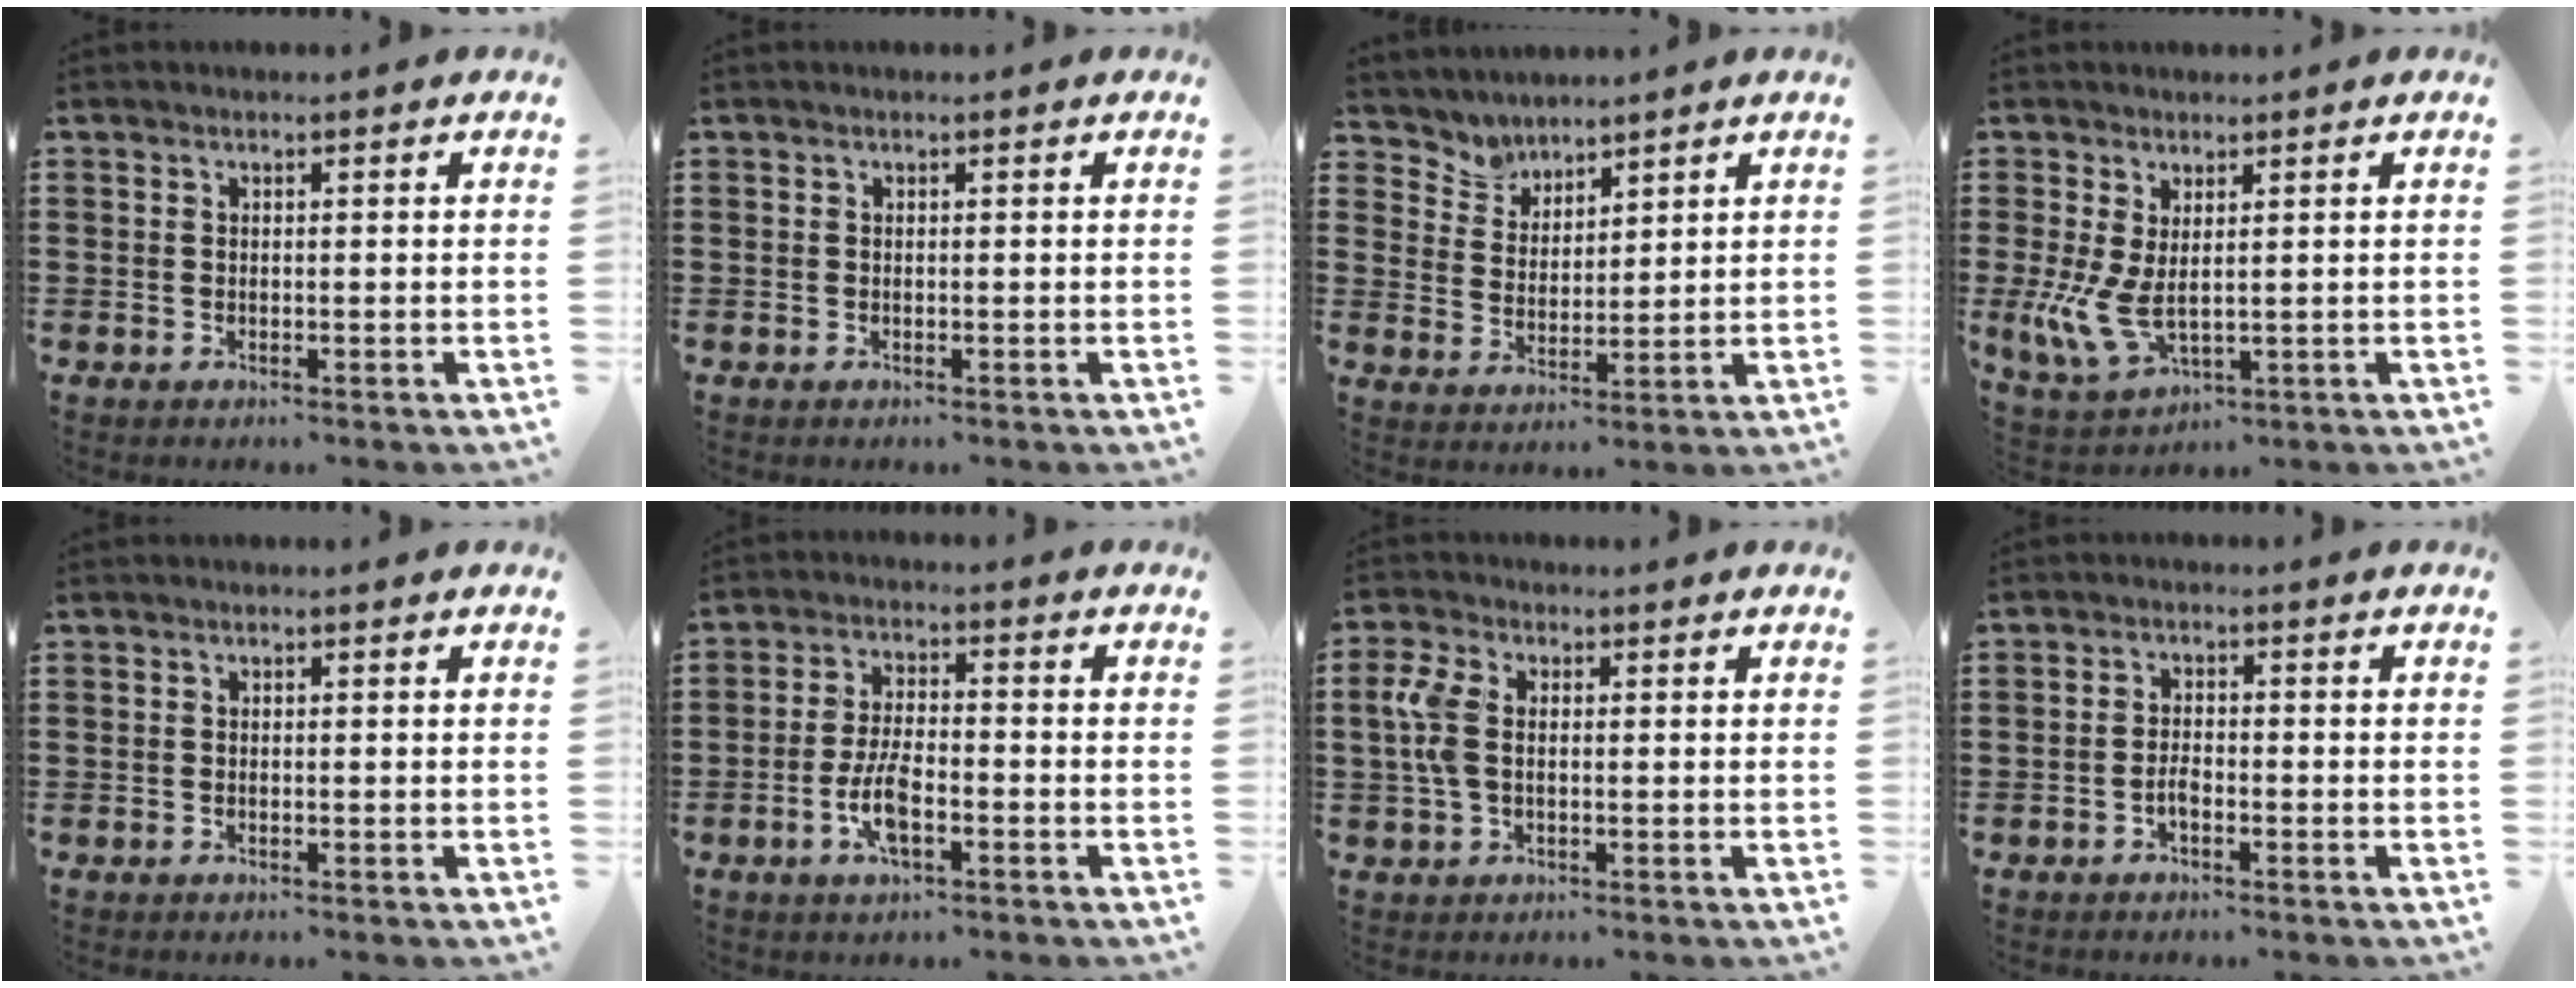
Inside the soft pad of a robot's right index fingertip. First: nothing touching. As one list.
[{"total": 0.0}, {"total": 3.9, "force": [3.6, 1.4, -0.7], "torque": [-0.008, -0.011, 0.065]}, {"total": 6.3, "force": [0.7, 3.0, 5.4], "torque": [-0.137, -0.013, 0.014]}, {"total": 0.0}, {"total": 6.3, "force": [-2.4, 2.5, 5.3], "torque": [-0.123, -0.002, -0.051]}, {"total": 5.7, "force": [0.3, 3.4, 4.6], "torque": [-0.122, 0.002, -0.002]}, {"total": 2.1, "force": [-1.1, 0.9, 1.5], "torque": [-0.030, 0.003, -0.021]}]